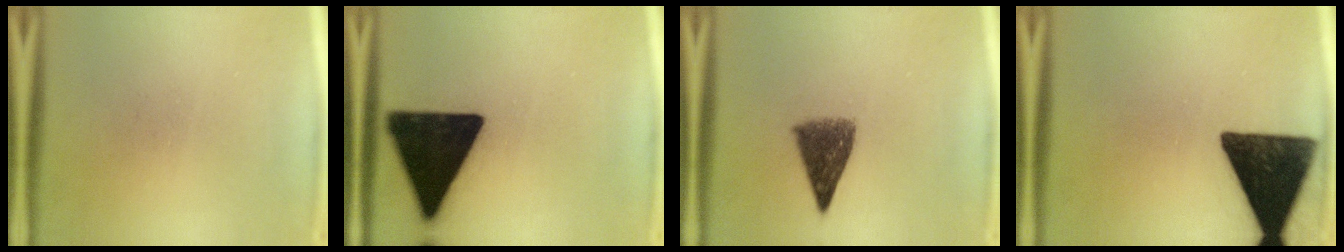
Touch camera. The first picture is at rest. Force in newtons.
{"total": 19.9}
{"total": 7.3}
{"total": 16.8}